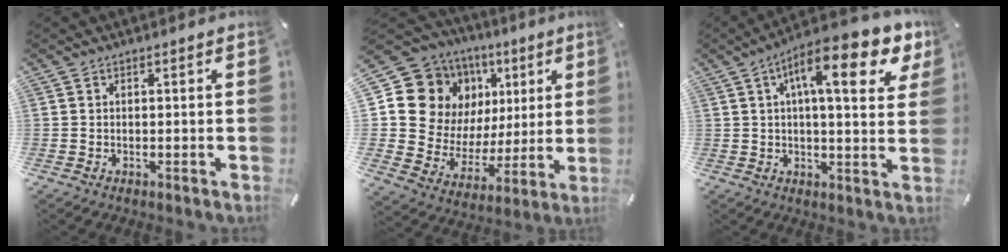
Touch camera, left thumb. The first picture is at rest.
{"total": 14.9, "force": [6.3, 12.7, 4.7], "torque": [-0.080, -0.050, 0.133]}
{"total": 16.0, "force": [7.6, 4.7, 13.3], "torque": [-0.207, -0.028, 0.117]}